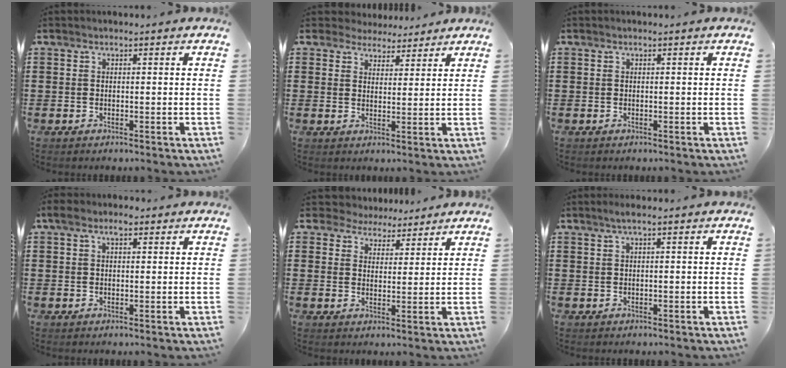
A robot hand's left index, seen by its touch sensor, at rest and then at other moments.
{"total": 3.7, "force": [3.4, 1.6, 0.0], "torque": [-0.016, 0.000, 0.064]}
{"total": 0.0}
{"total": 2.9, "force": [1.5, 1.4, 2.1], "torque": [-0.038, 0.006, 0.023]}
{"total": 4.3, "force": [3.8, 2.1, 0.1], "torque": [-0.024, -0.002, 0.071]}
{"total": 1.3, "force": [0.4, 0.0, 1.3], "torque": [-0.022, -0.001, 0.007]}